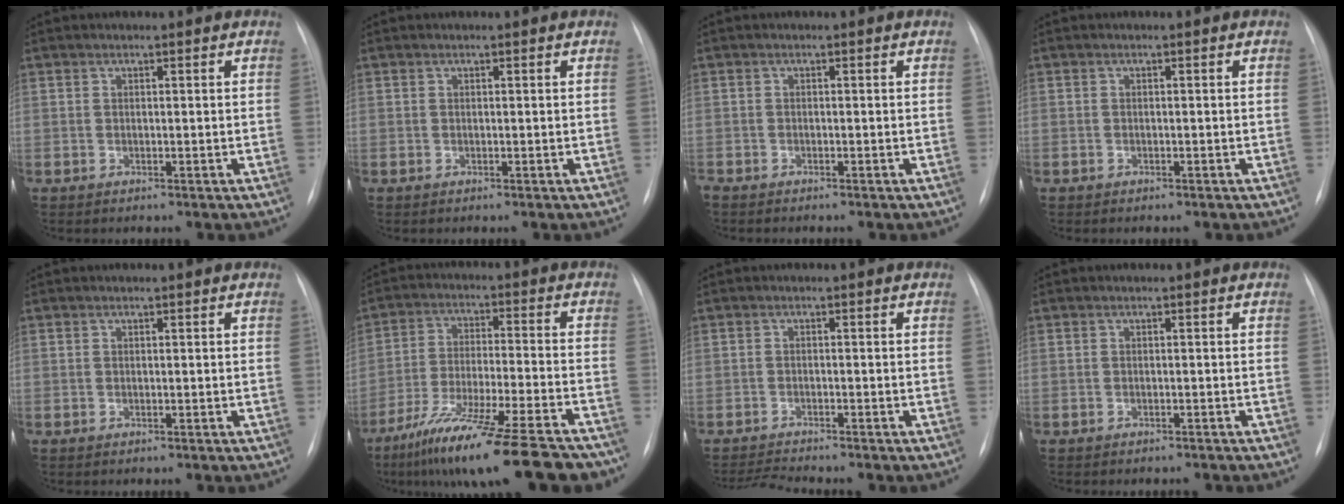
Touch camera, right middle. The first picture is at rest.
{"total": 0.0}
{"total": 2.1, "force": [-1.9, 0.5, 0.9], "torque": [-0.013, -0.007, -0.025]}
{"total": 0.6, "force": [-0.5, 0.4, 0.2], "torque": [-0.008, 0.001, -0.007]}
{"total": 0.0}
{"total": 21.9, "force": [-17.4, 1.8, 13.1], "torque": [-0.172, -0.022, -0.272]}
{"total": 3.3, "force": [-3.1, -1.1, 0.4], "torque": [-0.012, -0.019, -0.054]}
{"total": 2.6, "force": [-2.4, 0.8, 0.8], "torque": [-0.011, -0.004, -0.026]}